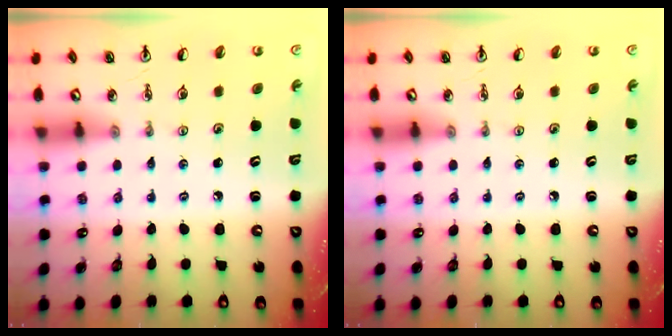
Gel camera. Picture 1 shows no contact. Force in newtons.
{"total": 0.0}